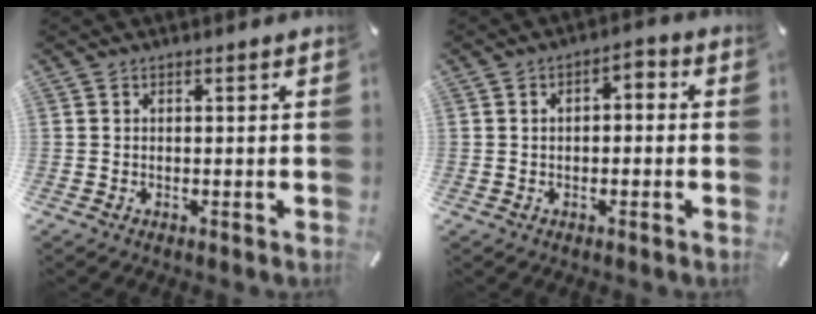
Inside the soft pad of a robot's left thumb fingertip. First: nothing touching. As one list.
[{"total": 3.4, "force": [-1.1, 2.2, 2.3], "torque": [-0.035, 0.013, -0.025]}]